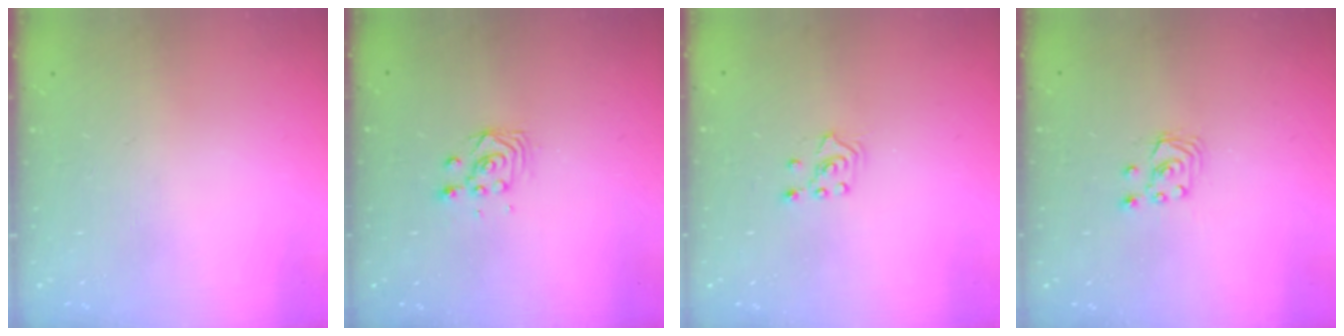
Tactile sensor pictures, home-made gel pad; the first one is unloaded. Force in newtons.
{"total": 2.8, "press": 2.8, "slide": 0.3}
{"total": 3.3, "press": 3.2, "slide": 0.8}
{"total": 2.6, "press": 2.6, "slide": 0.3}